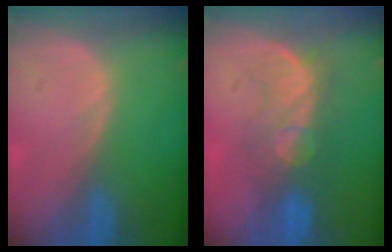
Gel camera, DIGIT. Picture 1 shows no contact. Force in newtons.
{"total": 7.7, "press": 7.4, "slide": 2.2}